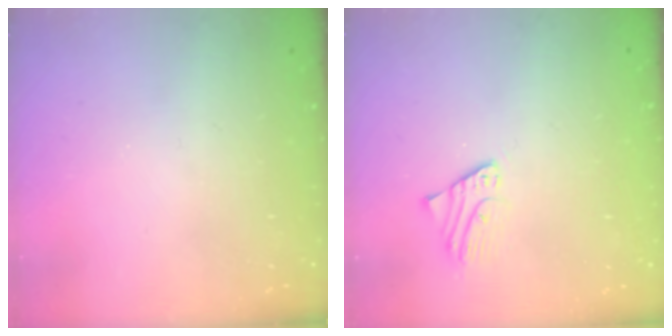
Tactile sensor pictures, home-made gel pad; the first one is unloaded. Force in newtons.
{"total": 2.0, "press": 2.0, "slide": 0.1}